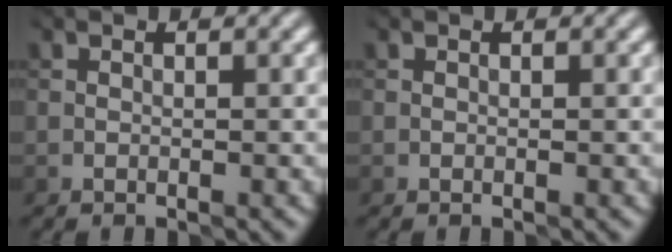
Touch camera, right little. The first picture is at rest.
{"total": 0.0}